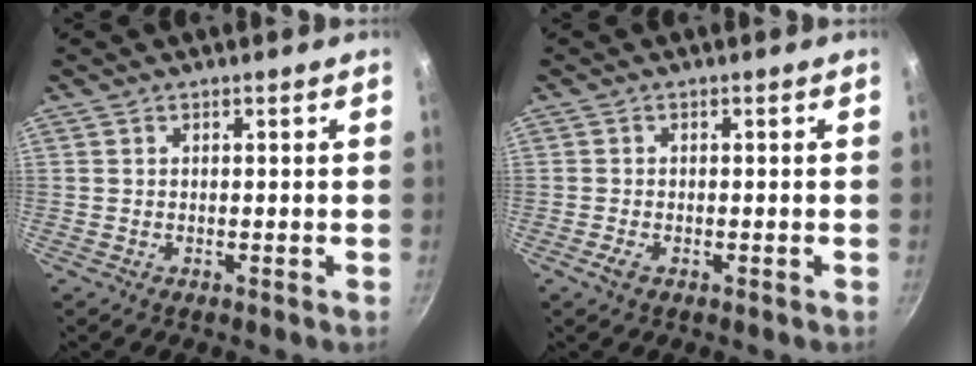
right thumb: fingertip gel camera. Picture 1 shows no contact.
{"total": 1.8, "force": [-0.9, 0.9, 1.3], "torque": [-0.031, 0.003, -0.019]}